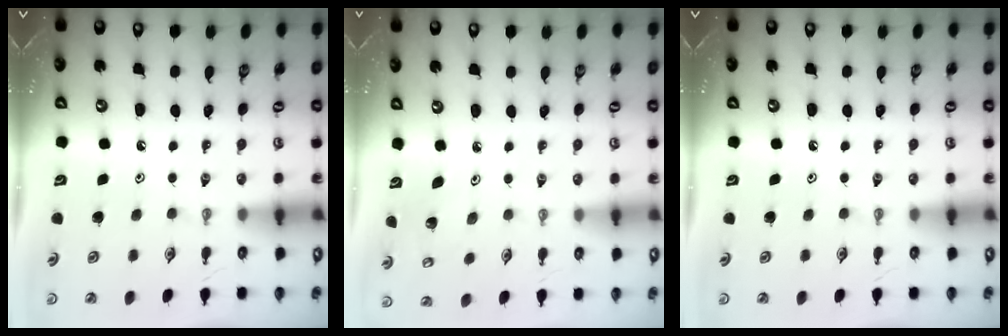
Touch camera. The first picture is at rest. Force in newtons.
{"total": 3.0, "press": 2.9, "slide": 0.5}
{"total": 0.0}